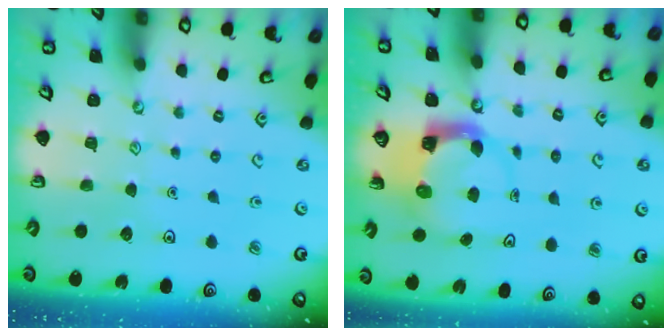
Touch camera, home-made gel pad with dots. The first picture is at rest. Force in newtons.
{"total": 3.9, "press": 3.8, "slide": 0.6}